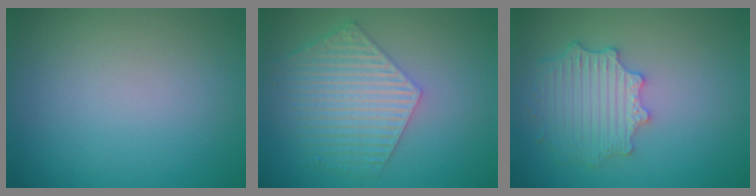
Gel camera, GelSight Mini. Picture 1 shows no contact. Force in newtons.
{"total": 6.2, "press": 4.9, "slide": 3.9}
{"total": 4.3, "press": 3.6, "slide": 2.4}